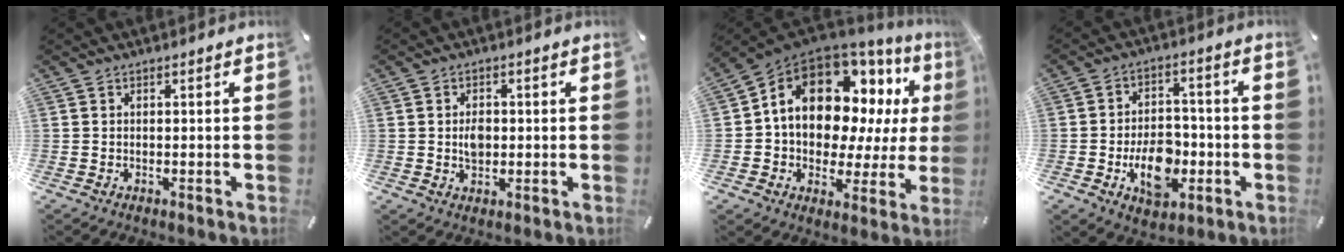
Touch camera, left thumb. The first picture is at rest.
{"total": 3.6, "force": [0.0, 2.8, 2.3], "torque": [-0.031, 0.001, -0.004]}
{"total": 16.3, "force": [6.9, 10.6, 10.3], "torque": [-0.191, -0.047, 0.122]}
{"total": 11.9, "force": [-3.7, 8.0, 8.0], "torque": [-0.133, 0.008, -0.062]}